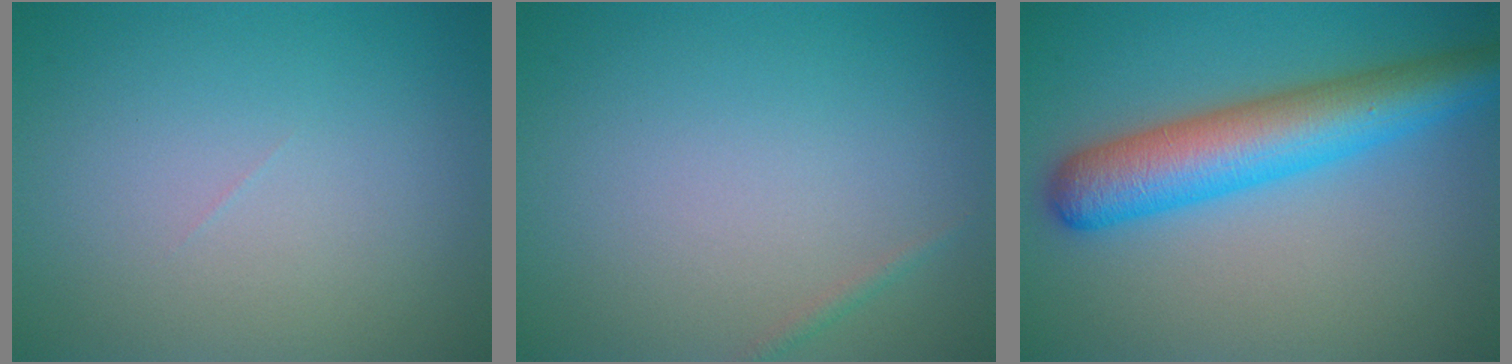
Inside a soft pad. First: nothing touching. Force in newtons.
{"total": 0.6, "press": 0.6, "slide": 0.0}
{"total": 7.7, "press": 7.7, "slide": 0.3}